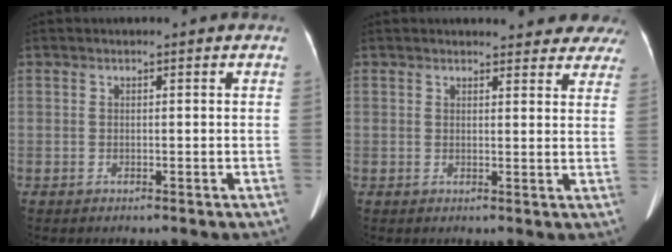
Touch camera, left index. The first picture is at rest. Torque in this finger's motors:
{"motor_torque": [0.93, -1.20, 0.08, 0.06]}